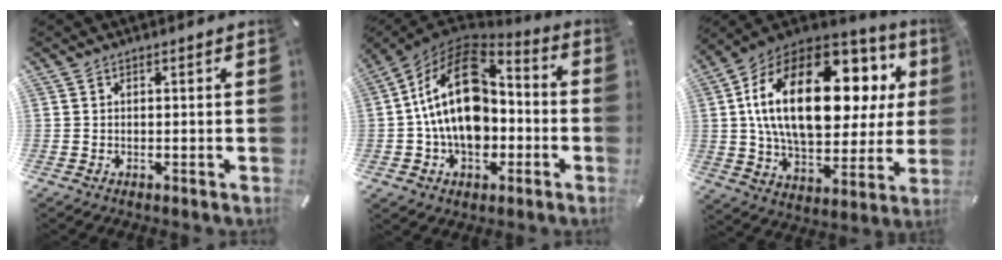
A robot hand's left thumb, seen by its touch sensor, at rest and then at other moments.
{"total": 20.0, "force": [-0.2, 14.5, 13.9], "torque": [-0.262, -0.001, -0.007]}
{"total": 27.8, "force": [7.1, 14.8, 22.4], "torque": [-0.420, -0.022, 0.114]}